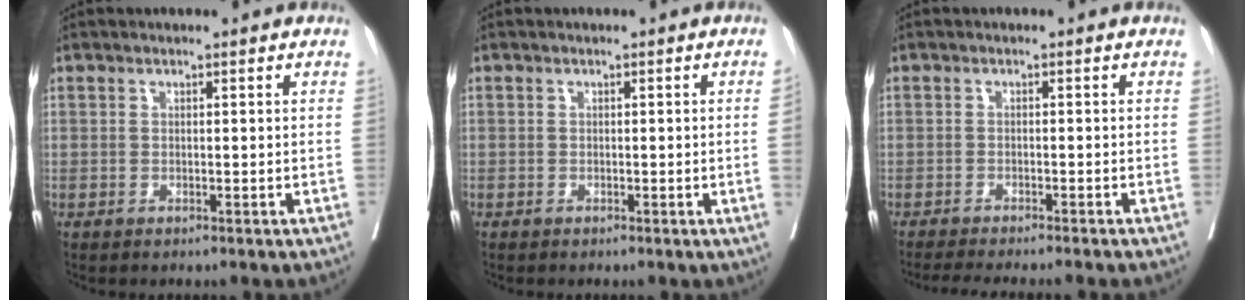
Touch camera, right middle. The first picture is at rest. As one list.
[{"total": 0.9, "force": [0.0, -0.4, 0.8], "torque": [-0.009, -0.002, 0.002]}, {"total": 7.9, "force": [-7.0, -0.7, 3.6], "torque": [-0.027, -0.016, -0.103]}]